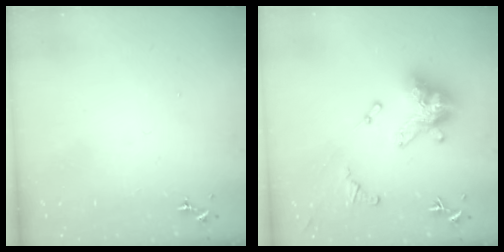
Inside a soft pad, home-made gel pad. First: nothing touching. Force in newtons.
{"total": 16.1, "press": 16.0, "slide": 1.6}